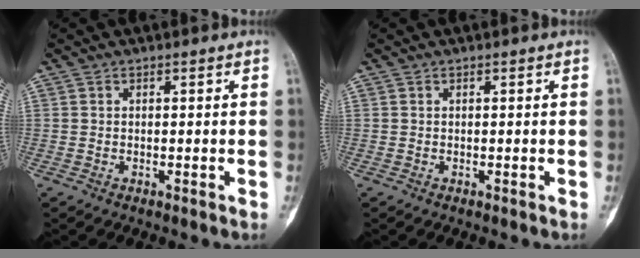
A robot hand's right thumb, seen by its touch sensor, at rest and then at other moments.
{"total": 0.0}